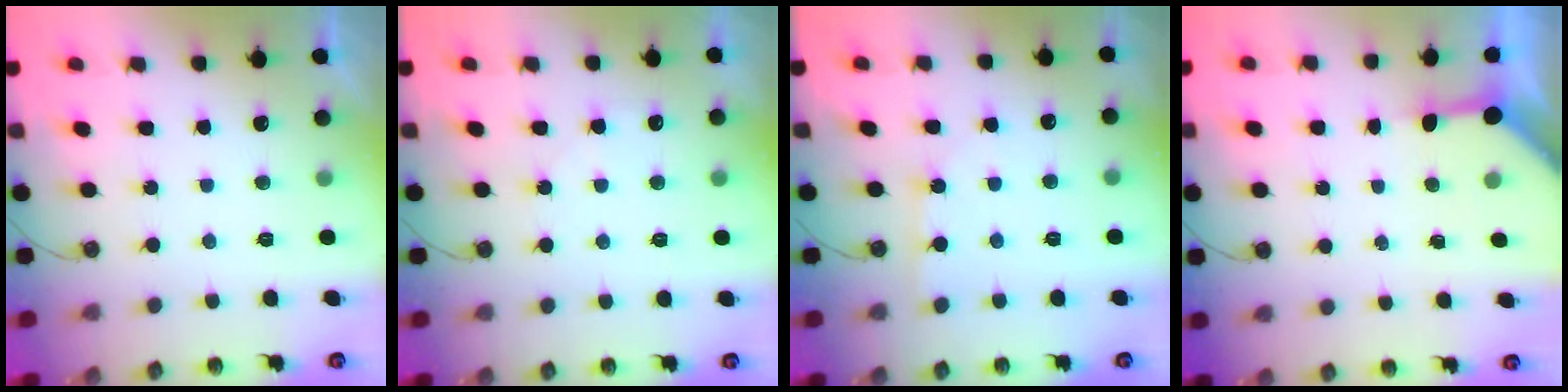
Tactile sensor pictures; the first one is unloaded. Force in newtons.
{"total": 4.8, "press": 4.8, "slide": 0.6}
{"total": 3.5, "press": 3.5, "slide": 0.6}
{"total": 3.8, "press": 3.8, "slide": 0.4}